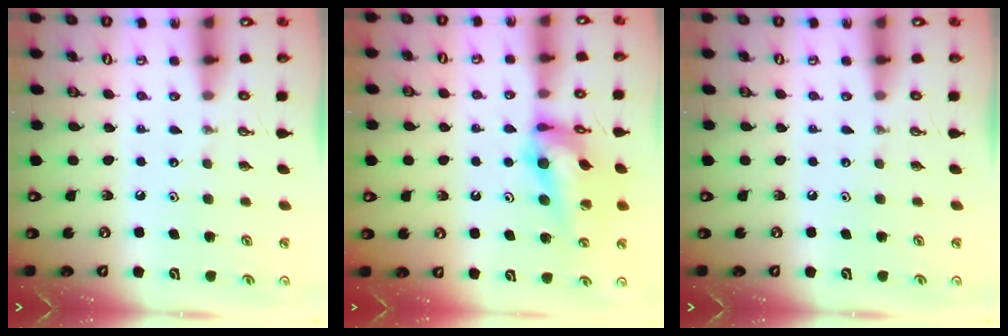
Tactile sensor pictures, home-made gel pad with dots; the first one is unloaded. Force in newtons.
{"total": 14.3, "press": 14.3, "slide": 1.1}
{"total": 0.0}